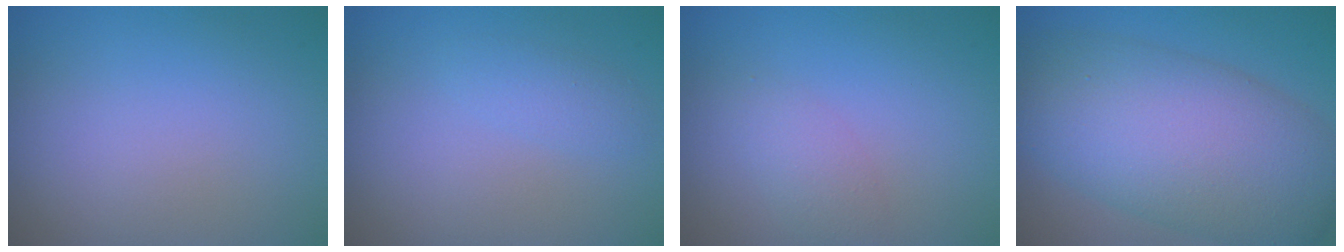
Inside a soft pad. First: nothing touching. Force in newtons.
{"total": 1.3, "press": 1.3, "slide": 0.1}
{"total": 1.5, "press": 1.5, "slide": 0.1}
{"total": 12.2, "press": 12.2, "slide": 0.4}